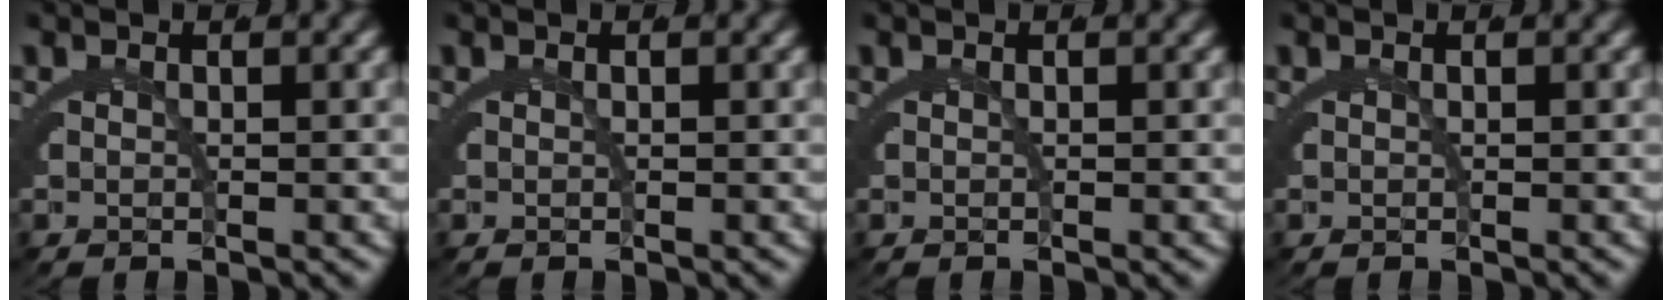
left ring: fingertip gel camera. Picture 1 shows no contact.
{"total": 0.0}
{"total": 0.0}
{"total": 0.0}